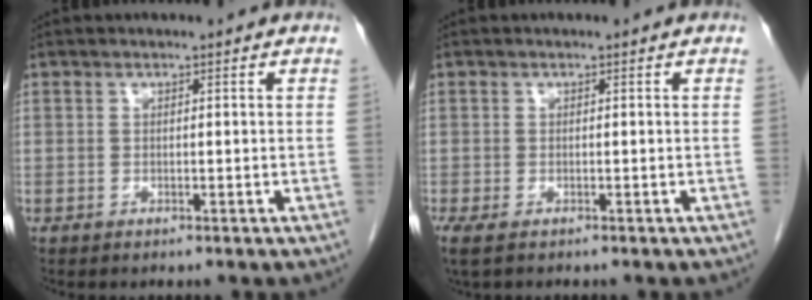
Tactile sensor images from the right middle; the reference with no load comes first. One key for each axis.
{"total": 2.6, "fx": -1.9, "fy": 0.9, "fz": 1.6, "tx": -0.034, "ty": -0.012, "tz": -0.027}